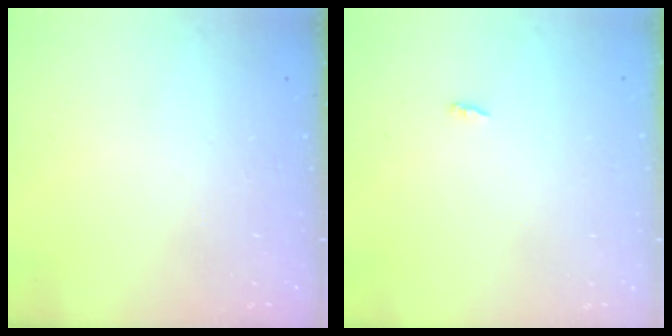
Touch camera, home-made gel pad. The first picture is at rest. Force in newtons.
{"total": 1.9, "press": 1.9, "slide": 0.2}